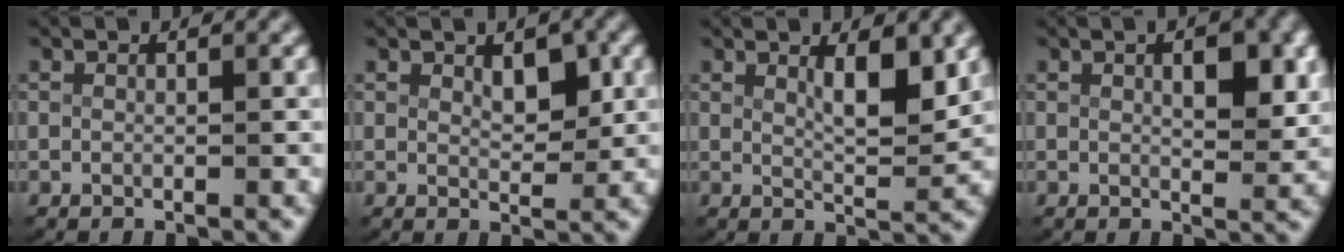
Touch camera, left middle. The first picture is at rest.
{"total": 2.2, "force": [1.1, 1.0, 1.7], "torque": [-0.023, -0.016, 0.024]}
{"total": 3.5, "force": [1.6, 0.8, 3.0], "torque": [-0.049, -0.020, 0.034]}
{"total": 3.0, "force": [0.9, 1.1, 2.7], "torque": [-0.037, -0.009, 0.014]}